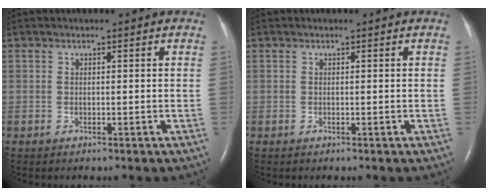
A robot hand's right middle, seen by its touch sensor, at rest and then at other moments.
{"total": 0.0}